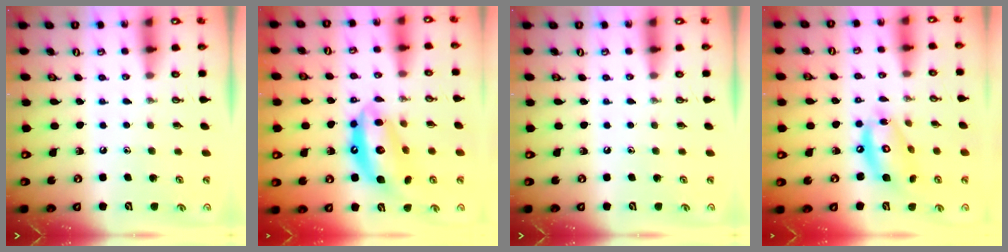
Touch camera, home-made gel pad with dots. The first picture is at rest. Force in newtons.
{"total": 14.7, "press": 14.6, "slide": 1.6}
{"total": 0.0}
{"total": 13.3, "press": 13.3, "slide": 1.2}